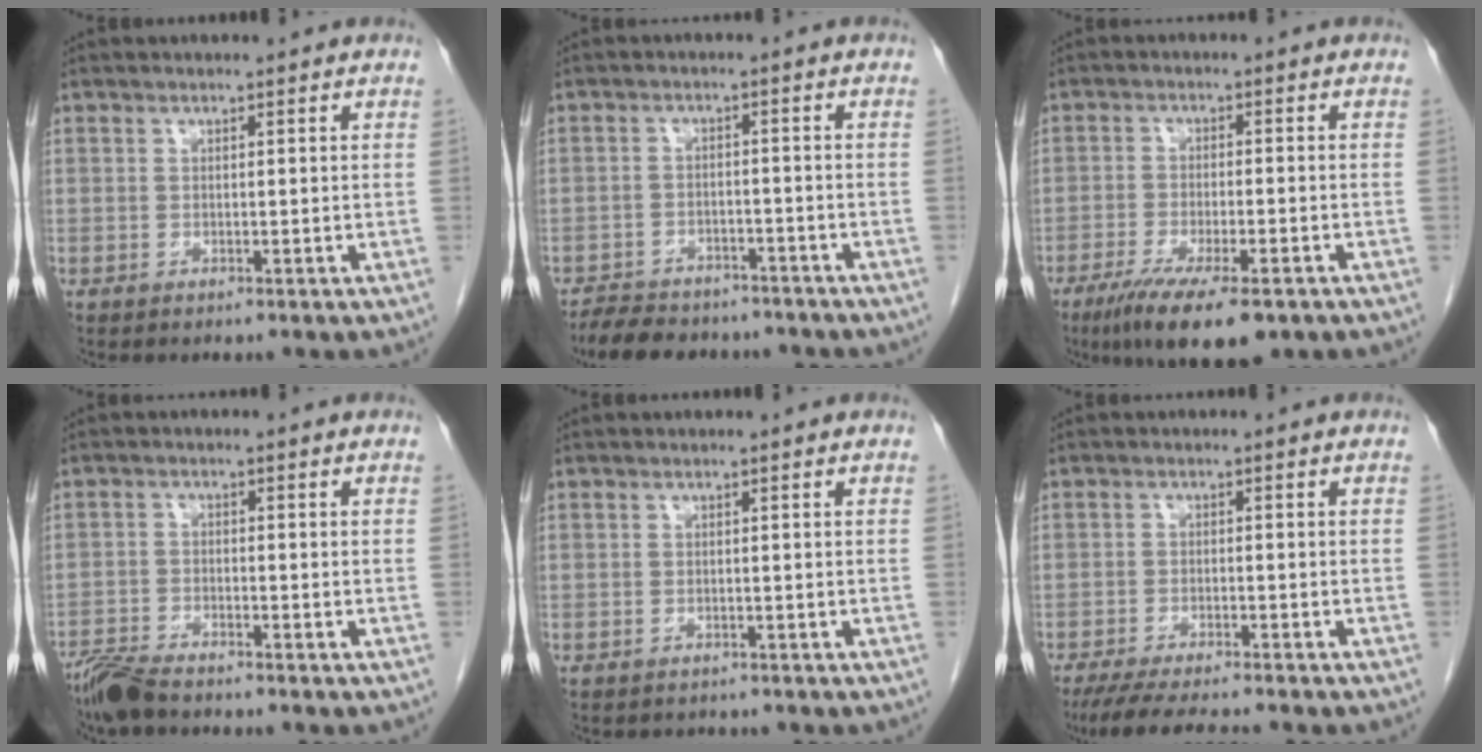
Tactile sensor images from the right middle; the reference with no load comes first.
{"total": 10.7, "force": [-9.4, 3.9, 3.5], "torque": [-0.060, 0.003, -0.132]}
{"total": 11.3, "force": [-7.4, 2.5, 8.2], "torque": [-0.130, -0.024, -0.114]}
{"total": 4.9, "force": [-4.5, 0.6, 1.9], "torque": [-0.035, -0.016, -0.087]}
{"total": 1.7, "force": [-1.5, 0.8, -0.1], "torque": [-0.003, -0.001, -0.025]}
{"total": 9.5, "force": [-8.3, 0.6, 4.6], "torque": [-0.067, -0.020, -0.129]}